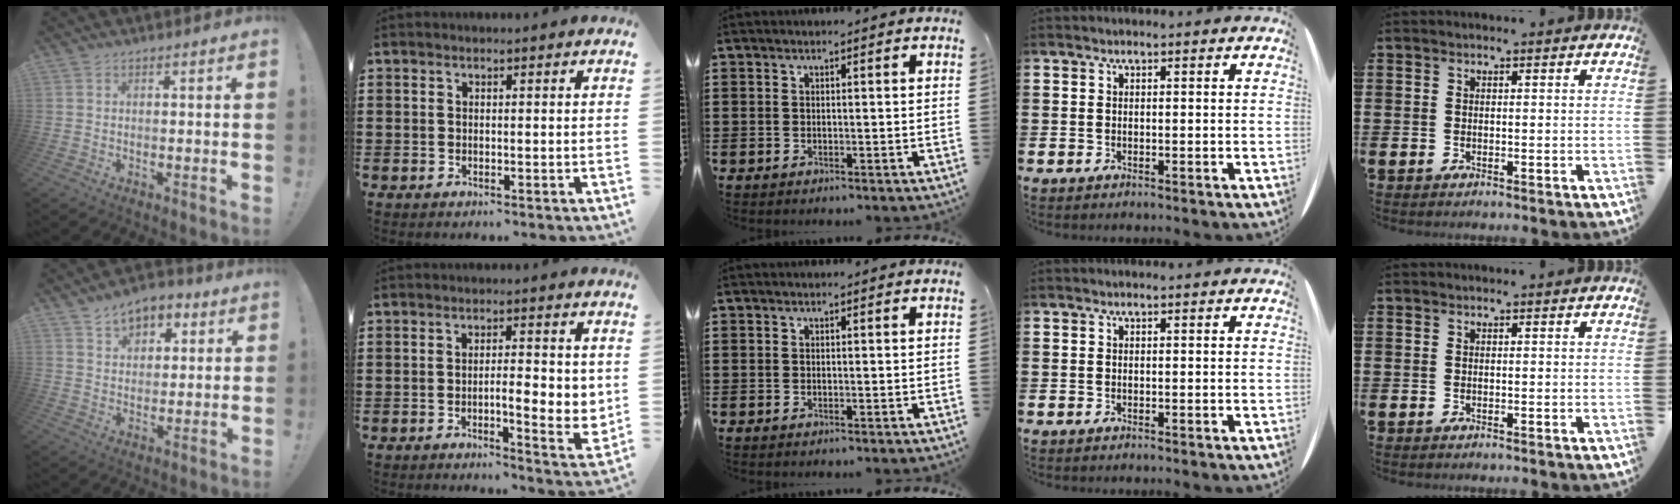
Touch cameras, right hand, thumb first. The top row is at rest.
{"thumb": {"total": 8.5, "force": [4.9, 5.9, 3.7], "torque": [-0.046, -0.024, 0.091]}, "index": {"total": 6.3, "force": [-0.6, 1.8, 6.1], "torque": [-0.089, -0.005, -0.011]}}